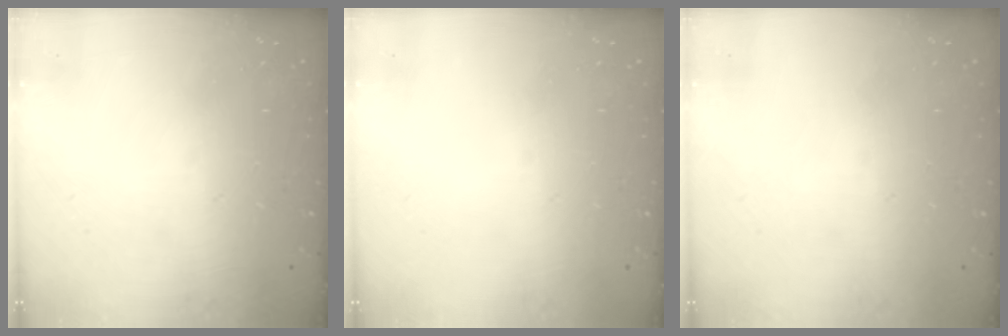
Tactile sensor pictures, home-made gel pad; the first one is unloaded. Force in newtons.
{"total": 0.0}
{"total": 0.0}